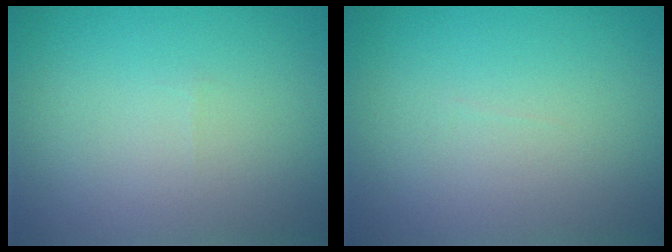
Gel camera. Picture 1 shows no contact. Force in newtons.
{"total": 0.0}